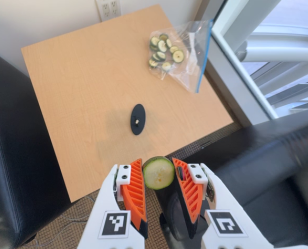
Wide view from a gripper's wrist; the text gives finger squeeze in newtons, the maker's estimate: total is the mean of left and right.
{"total": 8.7, "left": 8.7, "right": 8.8}